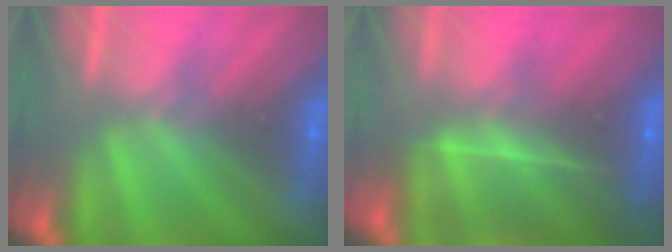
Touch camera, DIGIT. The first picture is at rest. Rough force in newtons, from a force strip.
{"total": 7.0}